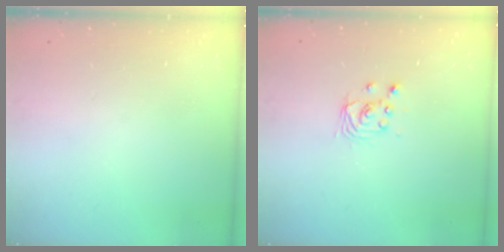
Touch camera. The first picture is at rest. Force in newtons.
{"total": 2.9, "press": 2.9, "slide": 0.0}